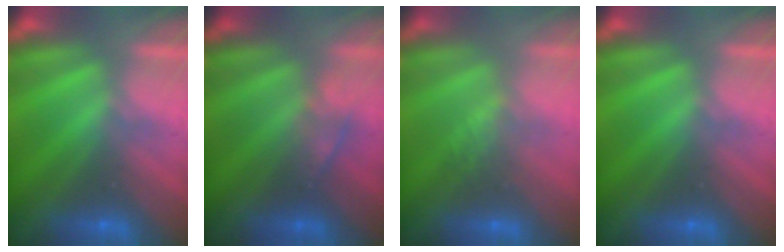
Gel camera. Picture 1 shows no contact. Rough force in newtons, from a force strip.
{"total": 2.4}
{"total": 1.3}
{"total": 0.0}